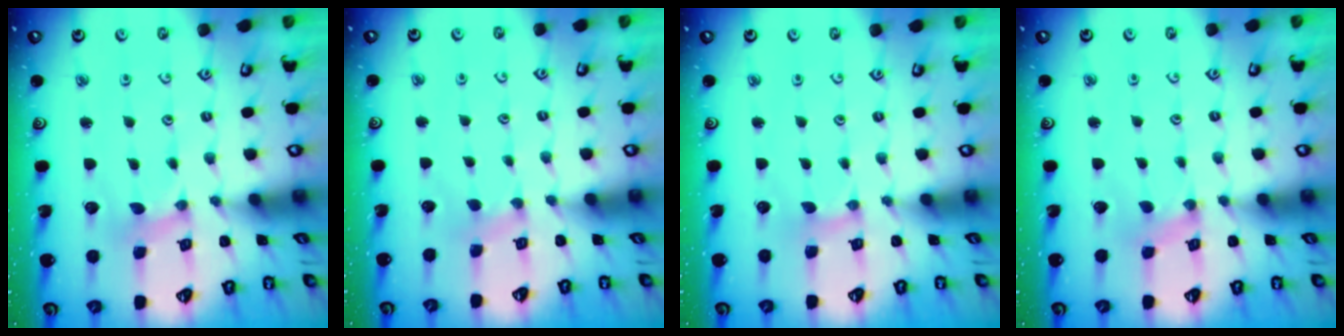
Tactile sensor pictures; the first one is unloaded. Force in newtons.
{"total": 1.6, "press": 1.6, "slide": 0.4}
{"total": 0.0}
{"total": 0.0}